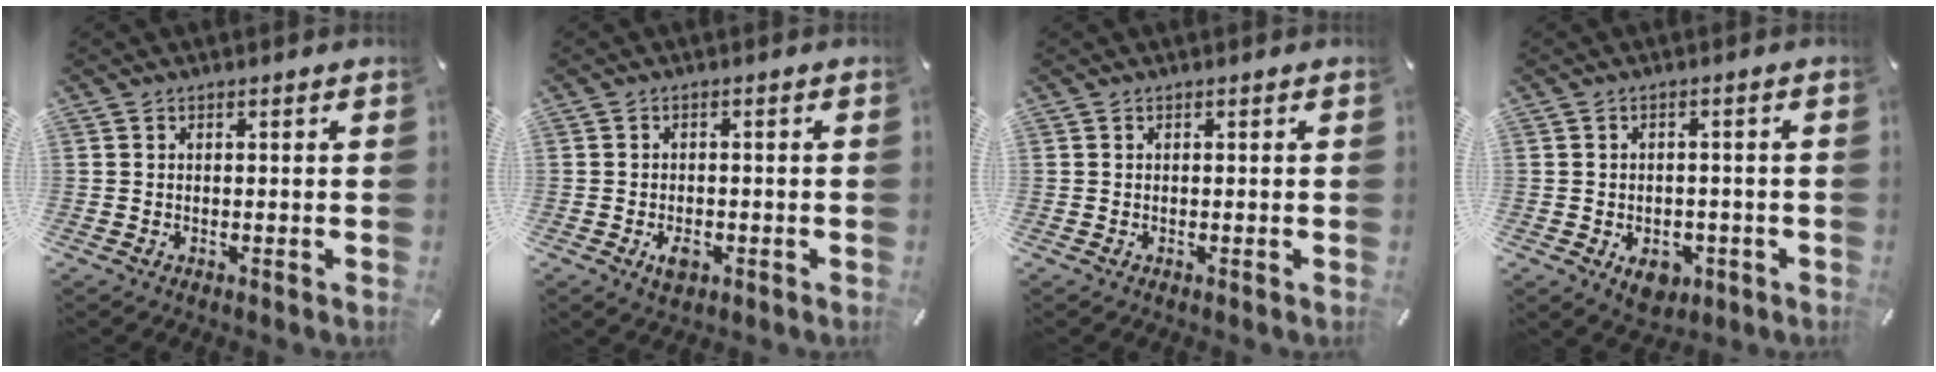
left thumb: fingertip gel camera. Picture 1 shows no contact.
{"total": 3.5, "force": [-1.4, 2.3, 2.3], "torque": [-0.051, 0.002, -0.027]}
{"total": 0.0}
{"total": 6.0, "force": [-2.3, 4.4, 3.3], "torque": [-0.039, 0.007, -0.040]}